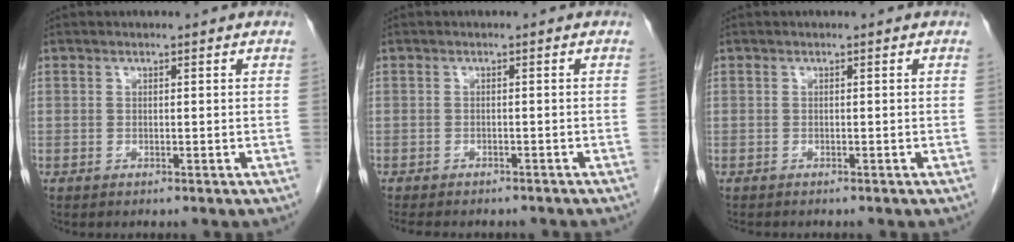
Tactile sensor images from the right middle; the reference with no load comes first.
{"total": 9.6, "force": [-8.2, 3.2, 3.9], "torque": [-0.063, -0.004, -0.099]}
{"total": 1.6, "force": [-1.4, 0.4, 0.6], "torque": [-0.017, -0.006, -0.017]}